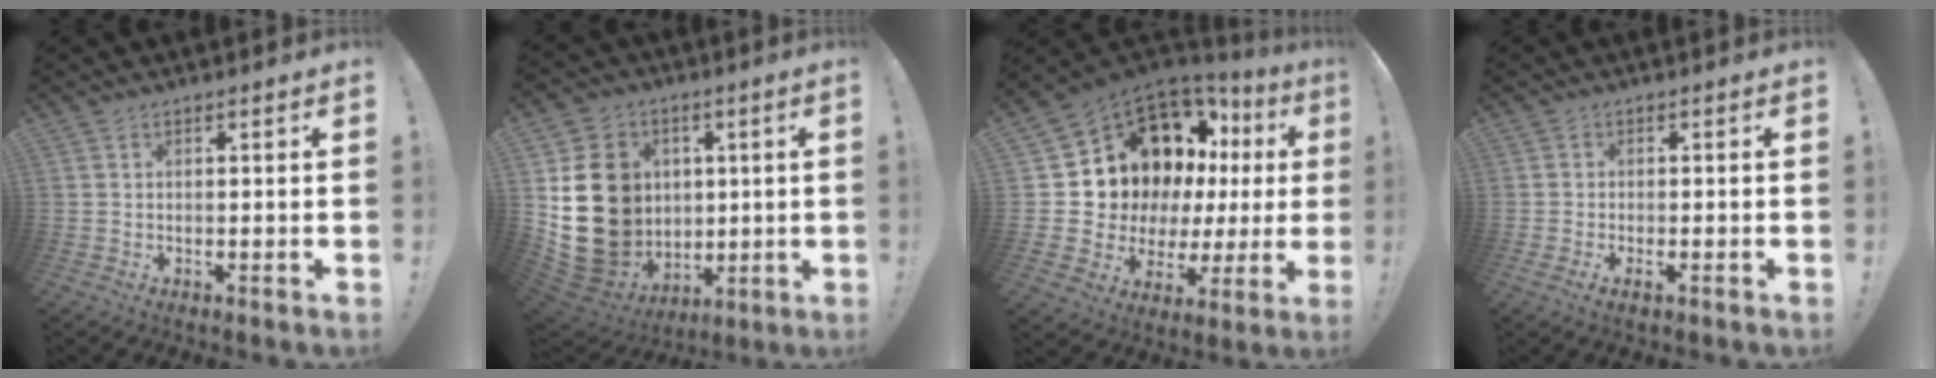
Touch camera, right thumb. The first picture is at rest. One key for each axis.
{"total": 21.0, "fx": 2.4, "fy": 18.2, "fz": 10.1, "tx": -0.177, "ty": -0.003, "tz": 0.085}
{"total": 16.1, "fx": 8.3, "fy": 10.3, "fz": 9.2, "tx": -0.140, "ty": -0.071, "tz": 0.180}
{"total": 1.9, "fx": -0.6, "fy": 0.6, "fz": 1.7, "tx": -0.026, "ty": 0.003, "tz": -0.009}